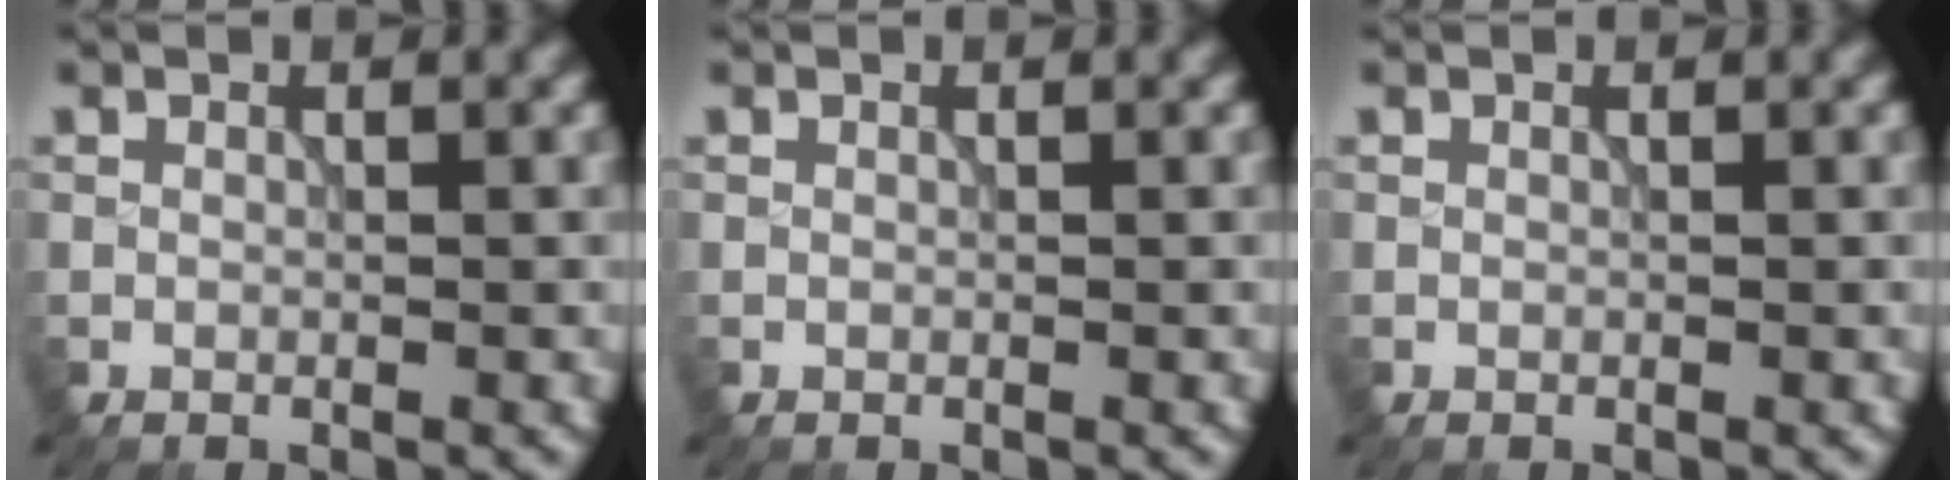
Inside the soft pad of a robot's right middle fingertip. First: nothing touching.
{"total": 0.0}
{"total": 0.0}